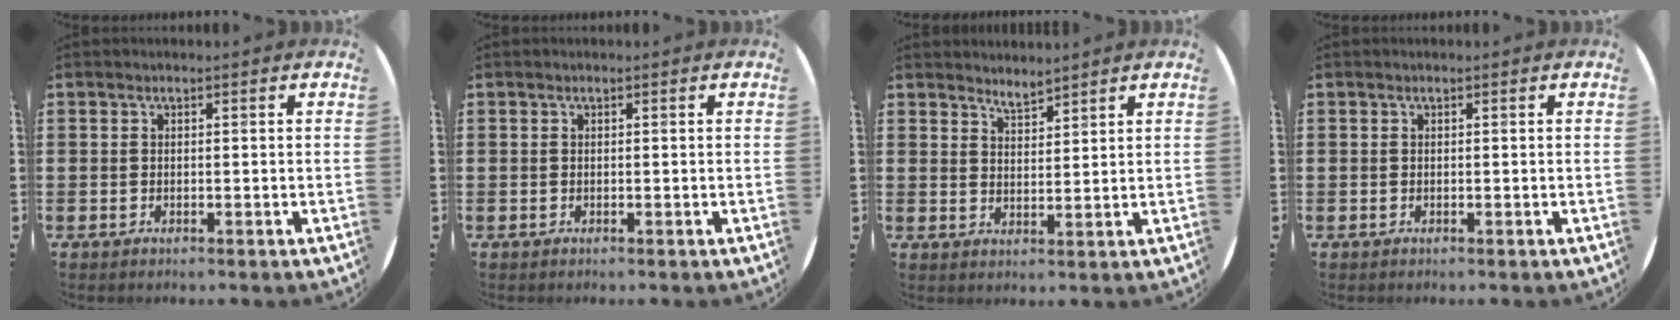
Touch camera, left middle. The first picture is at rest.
{"total": 0.0}
{"total": 2.9, "force": [2.9, 0.1, 0.0], "torque": [-0.005, -0.009, 0.055]}
{"total": 0.0}